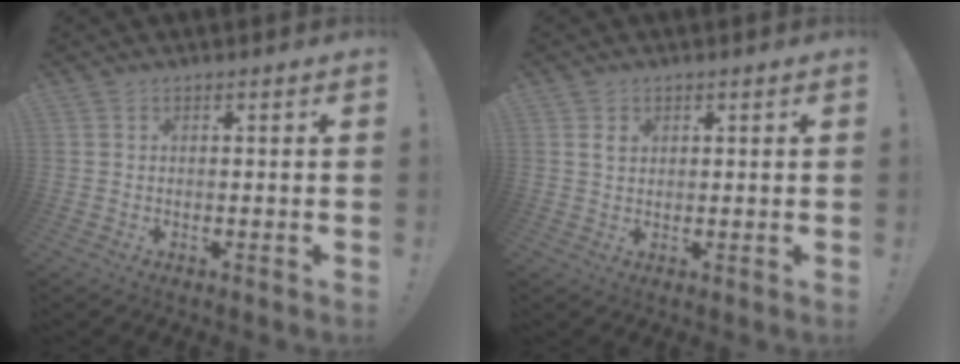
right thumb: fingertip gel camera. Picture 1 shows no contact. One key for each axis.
{"total": 2.7, "fx": 1.1, "fy": 2.1, "fz": 1.3, "tx": -0.015, "ty": 0.000, "tz": 0.017}